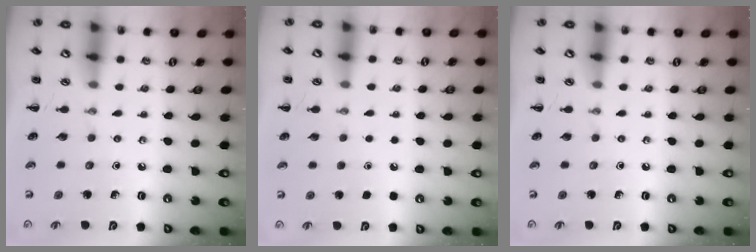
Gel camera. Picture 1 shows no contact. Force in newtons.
{"total": 1.8, "press": 1.8, "slide": 0.1}
{"total": 0.0}